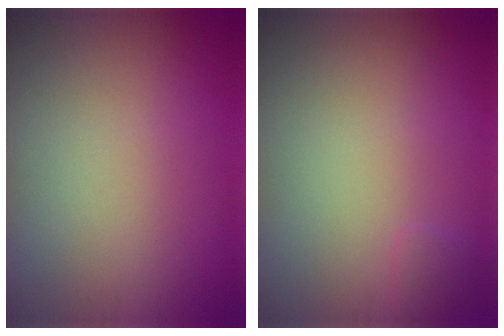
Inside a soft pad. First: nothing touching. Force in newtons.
{"total": 0.8, "press": 0.8, "slide": 0.1}